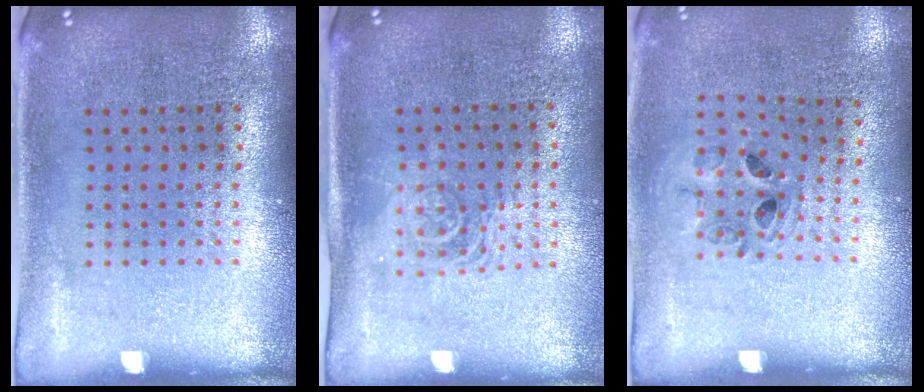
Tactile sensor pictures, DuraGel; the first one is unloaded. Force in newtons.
{"total": 1.5, "press": 1.2, "slide": 0.9}
{"total": 0.9, "press": 0.8, "slide": 0.3}